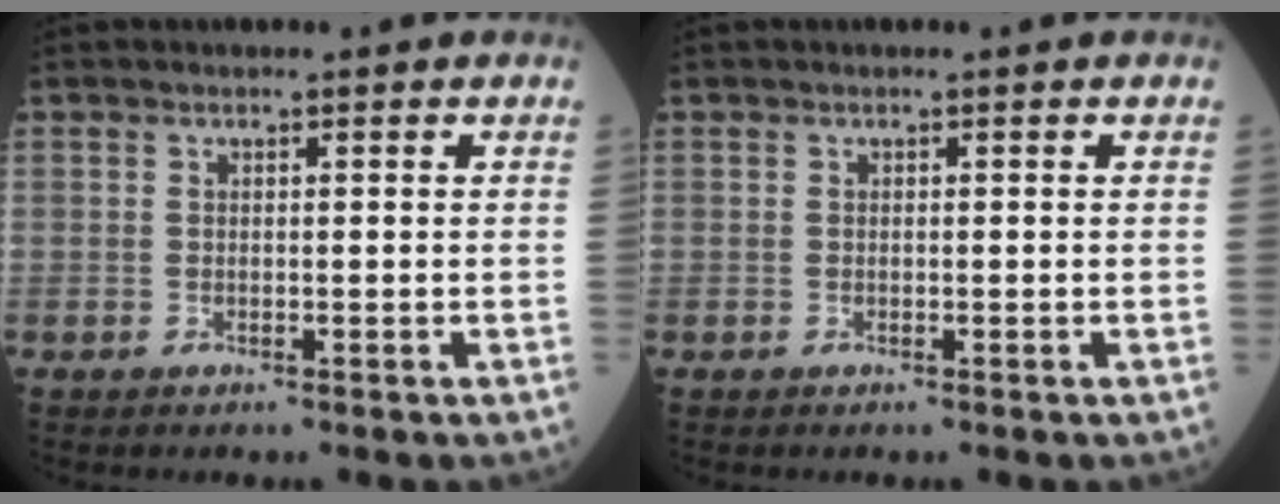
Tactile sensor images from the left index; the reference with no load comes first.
{"total": 0.0}